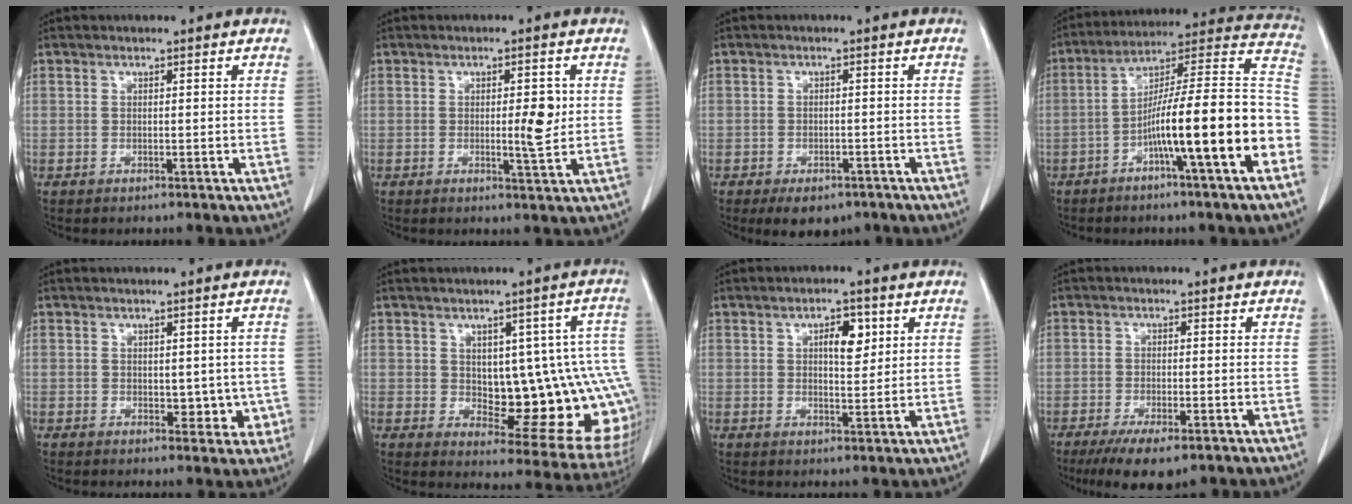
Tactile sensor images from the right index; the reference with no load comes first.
{"total": 4.1, "force": [0.3, 0.8, 4.0], "torque": [-0.062, -0.003, 0.004]}
{"total": 5.9, "force": [-4.2, 3.3, 2.5], "torque": [-0.027, 0.000, -0.055]}
{"total": 19.0, "force": [-6.2, 0.2, 18.0], "torque": [-0.233, 0.025, -0.101]}
{"total": 3.9, "force": [-0.3, 2.6, 2.9], "torque": [-0.022, 0.004, 0.006]}
{"total": 15.9, "force": [-0.1, 5.8, 14.9], "torque": [-0.140, 0.020, 0.019]}
{"total": 4.6, "force": [1.8, 1.8, 3.8], "torque": [-0.060, 0.002, 0.028]}
{"total": 7.2, "force": [-4.8, 2.2, 5.0], "torque": [-0.079, -0.014, -0.073]}